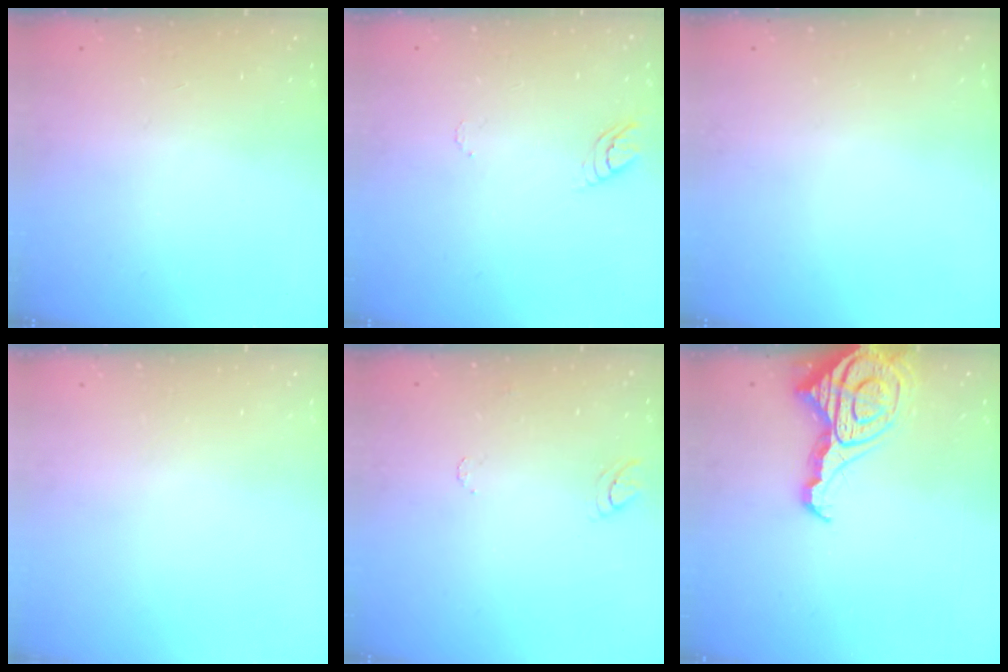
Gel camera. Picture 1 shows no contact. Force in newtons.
{"total": 3.8, "press": 3.8, "slide": 0.3}
{"total": 0.0}
{"total": 0.0}
{"total": 5.5, "press": 5.5, "slide": 0.7}
{"total": 13.3, "press": 13.2, "slide": 1.4}